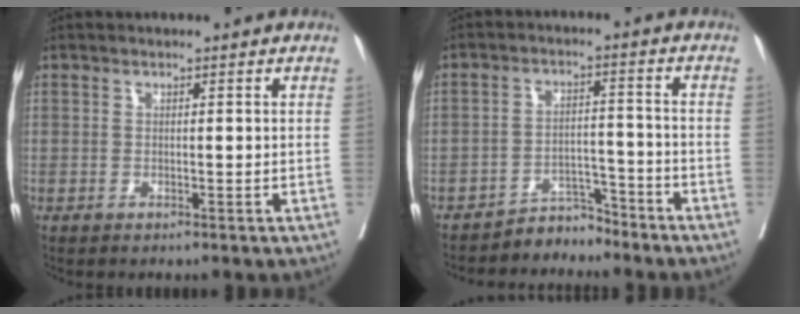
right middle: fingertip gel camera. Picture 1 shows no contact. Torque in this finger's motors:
{"motor_torque": [0.05, -0.86, -0.18, -0.02]}